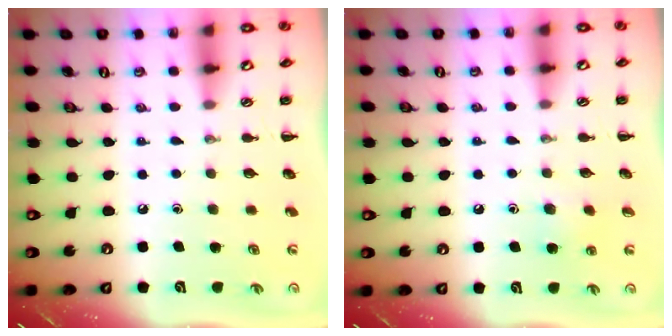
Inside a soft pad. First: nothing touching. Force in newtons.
{"total": 6.9, "press": 6.5, "slide": 2.4}